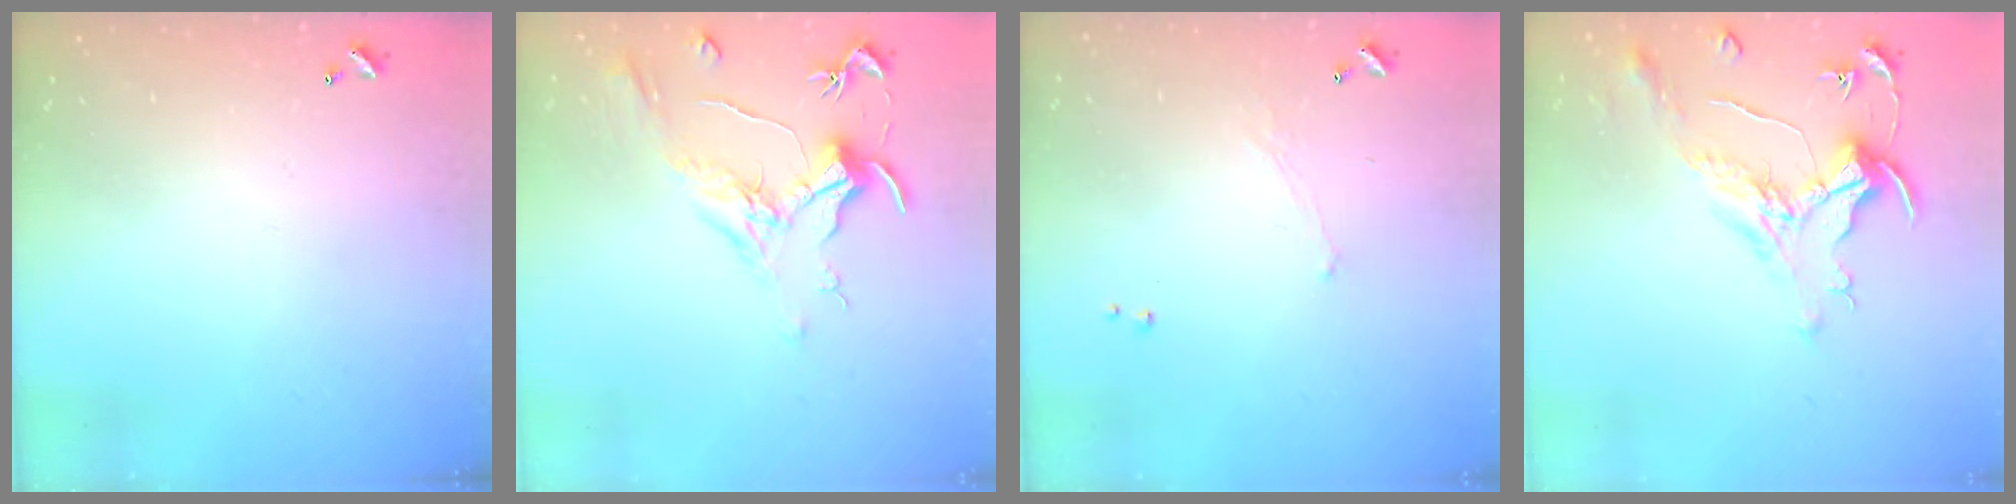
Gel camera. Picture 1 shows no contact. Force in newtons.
{"total": 1.9, "press": 1.7, "slide": 0.9}
{"total": 1.1, "press": 1.0, "slide": 0.6}
{"total": 1.6, "press": 1.4, "slide": 0.7}